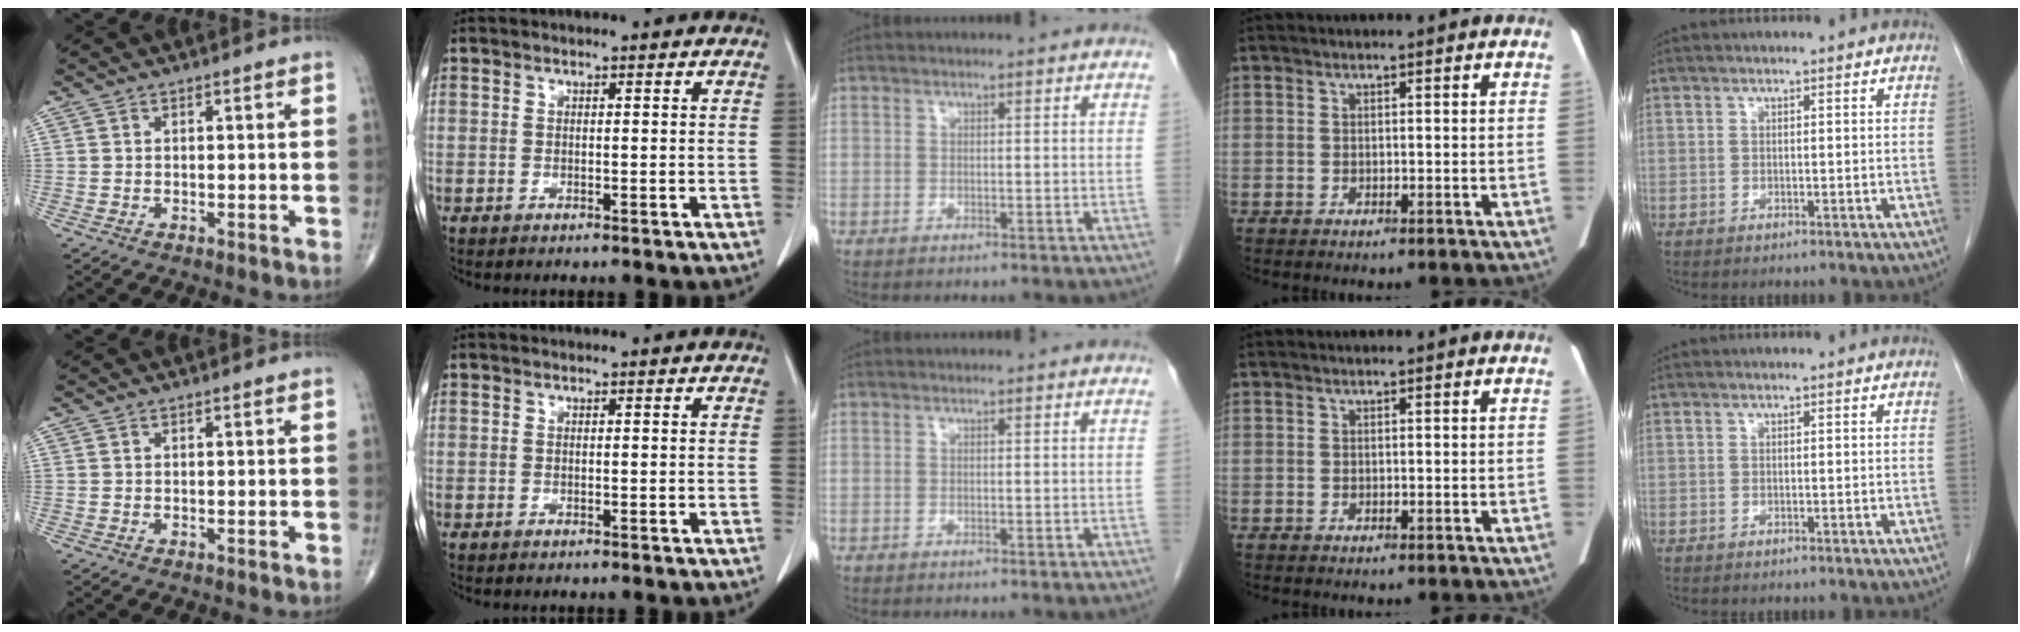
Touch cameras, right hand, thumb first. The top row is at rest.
{}